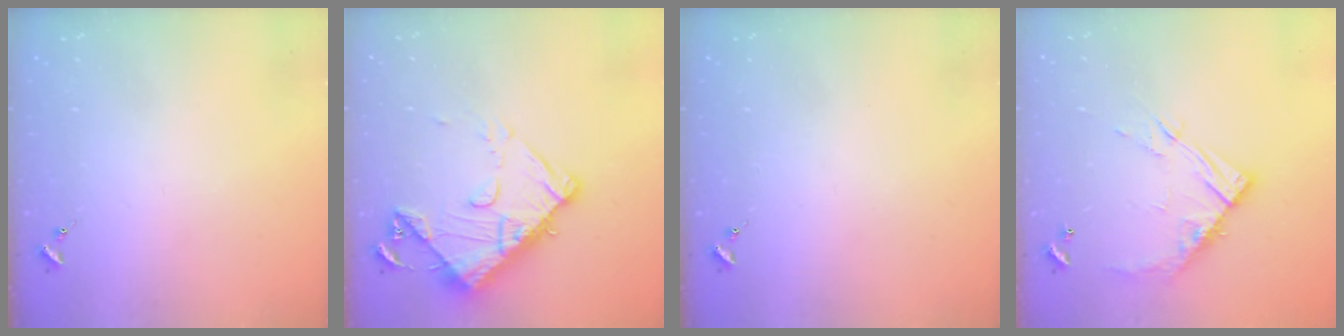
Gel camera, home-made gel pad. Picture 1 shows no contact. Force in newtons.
{"total": 13.6, "press": 13.5, "slide": 1.3}
{"total": 0.0}
{"total": 12.4, "press": 12.3, "slide": 1.2}